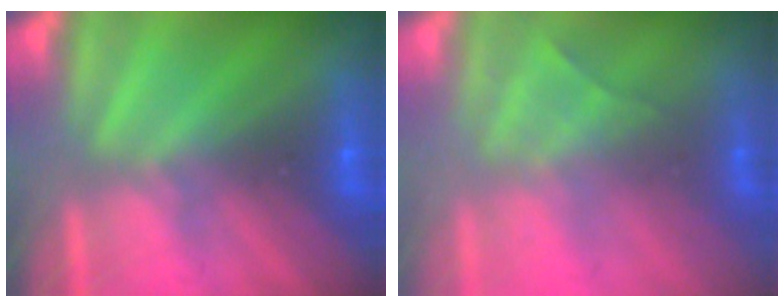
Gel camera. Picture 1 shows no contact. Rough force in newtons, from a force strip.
{"total": 2.3}